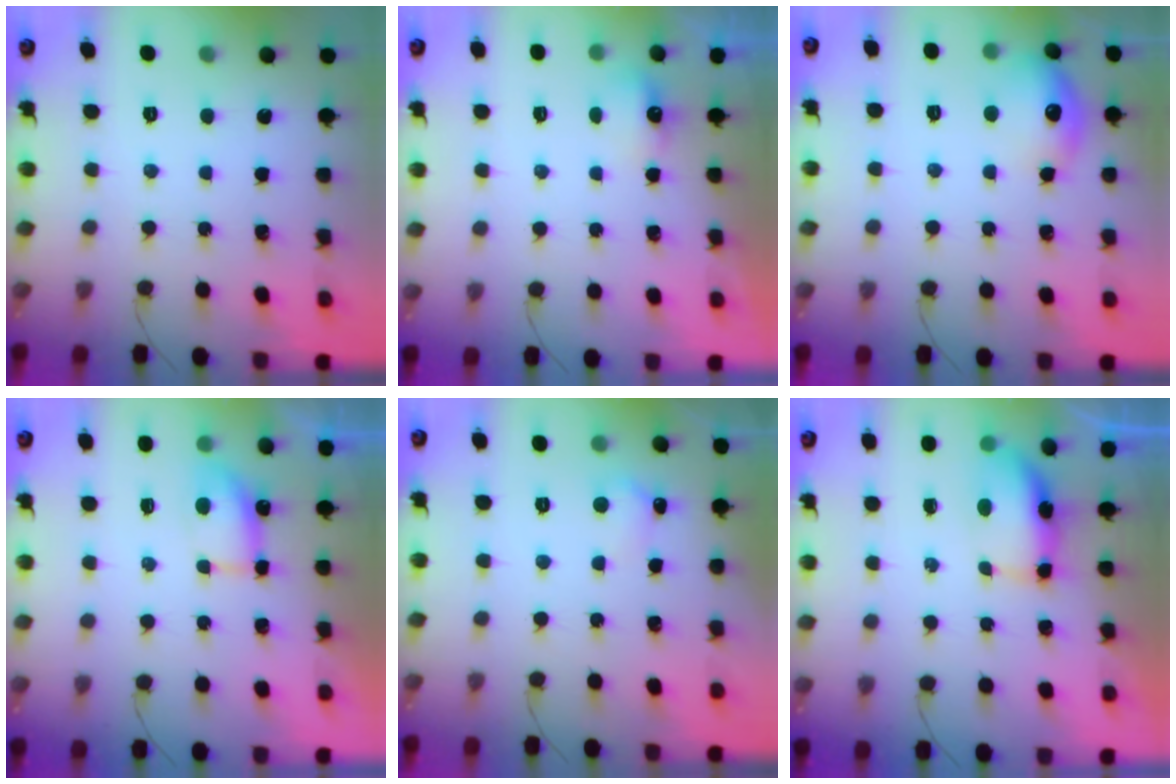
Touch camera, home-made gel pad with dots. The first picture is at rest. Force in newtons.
{"total": 4.9, "press": 4.8, "slide": 0.8}
{"total": 12.5, "press": 12.5, "slide": 0.9}
{"total": 5.5, "press": 5.5, "slide": 0.5}
{"total": 5.3, "press": 5.2, "slide": 1.1}
{"total": 8.9, "press": 7.7, "slide": 4.5}